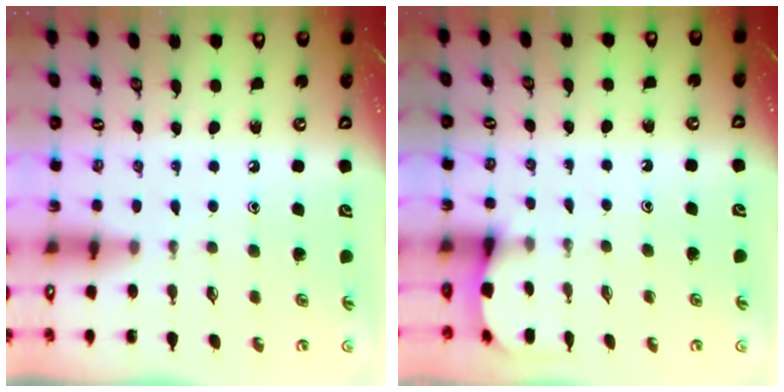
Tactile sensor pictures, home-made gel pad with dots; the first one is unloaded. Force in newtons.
{"total": 2.7, "press": 2.7, "slide": 0.3}